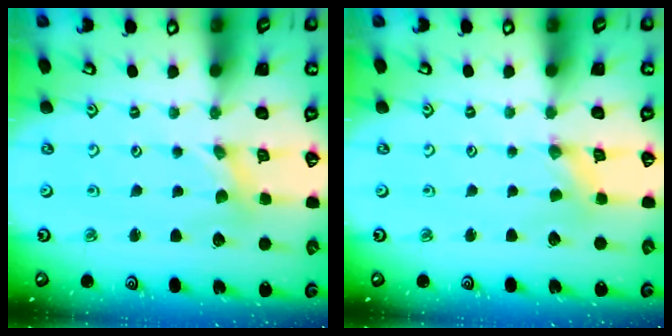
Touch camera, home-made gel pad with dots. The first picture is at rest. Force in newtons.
{"total": 0.8, "press": 0.7, "slide": 0.1}